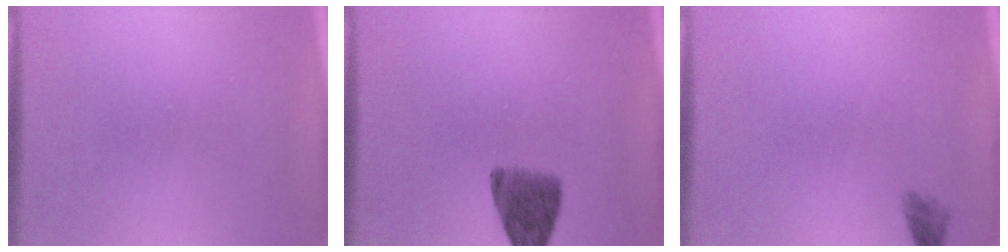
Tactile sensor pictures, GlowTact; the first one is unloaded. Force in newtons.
{"total": 5.4}
{"total": 1.6}